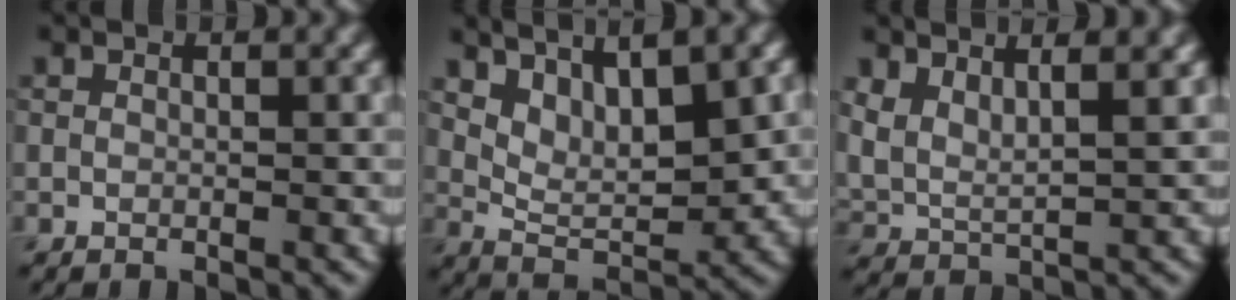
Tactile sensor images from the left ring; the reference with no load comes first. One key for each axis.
{"total": 6.1, "fx": 3.3, "fy": 2.2, "fz": 4.7, "tx": -0.082, "ty": -0.007, "tz": 0.065}
{"total": 3.9, "fx": 2.7, "fy": 1.4, "fz": 2.5, "tx": -0.046, "ty": 0.001, "tz": 0.053}